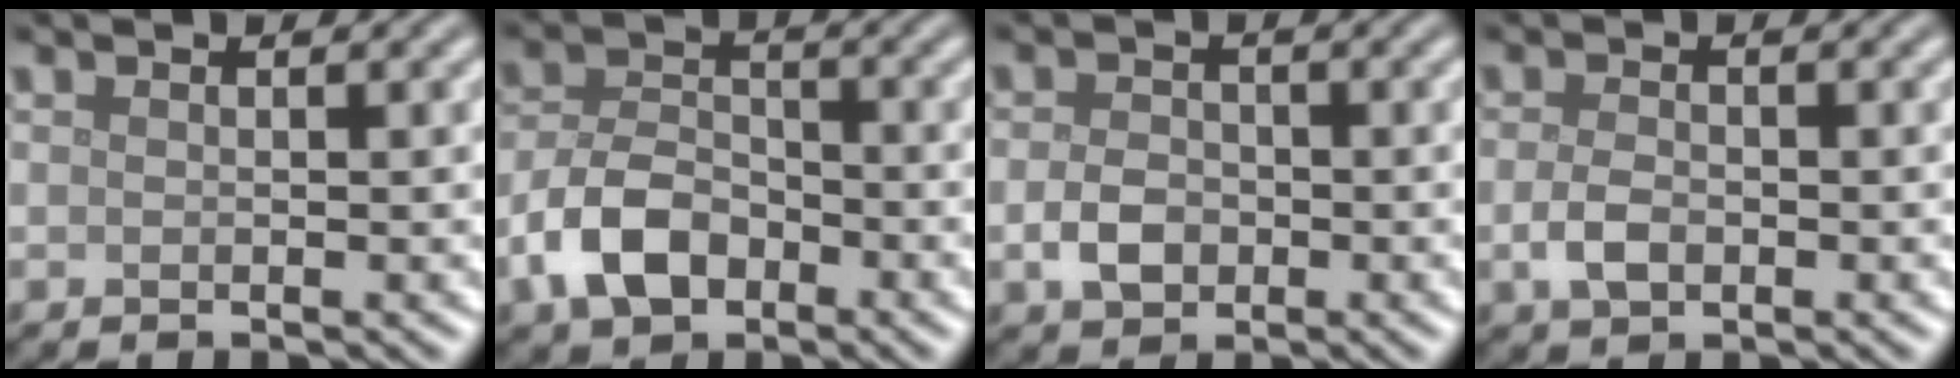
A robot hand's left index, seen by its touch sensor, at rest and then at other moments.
{"total": 5.4, "force": [-2.7, 3.4, 3.3], "torque": [-0.064, 0.002, -0.058]}
{"total": 2.8, "force": [-0.8, 2.0, 1.7], "torque": [-0.030, -0.002, -0.019]}
{"total": 2.3, "force": [-0.6, 1.4, 1.7], "torque": [-0.036, -0.003, -0.013]}